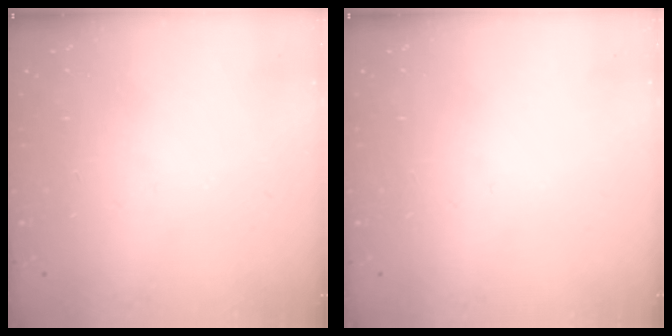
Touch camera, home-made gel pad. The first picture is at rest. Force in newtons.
{"total": 0.0}